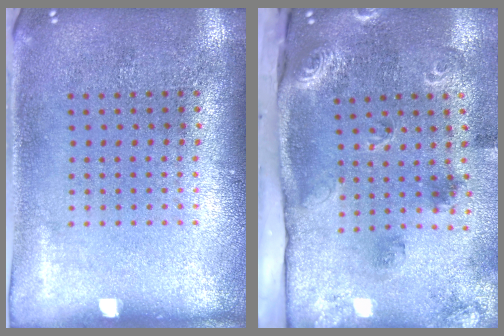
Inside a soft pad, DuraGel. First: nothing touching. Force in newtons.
{"total": 2.3, "press": 1.8, "slide": 1.5}